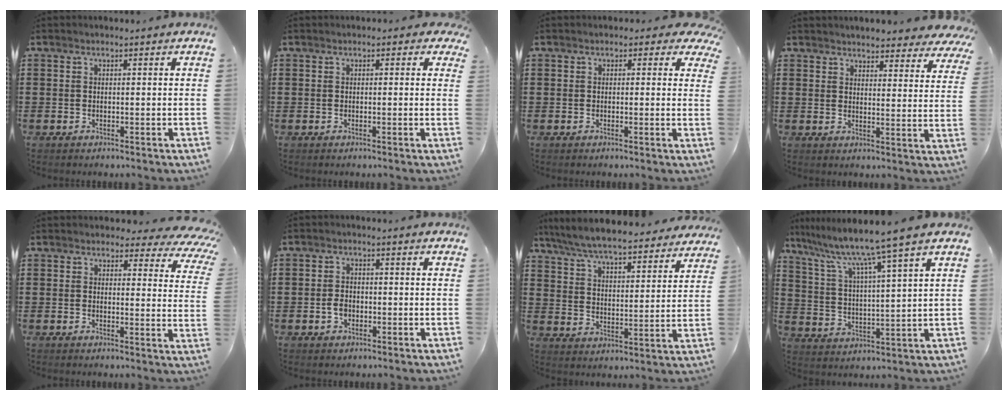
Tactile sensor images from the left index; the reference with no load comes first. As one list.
[{"total": 0.8, "force": [0.1, 0.6, 0.5], "torque": [-0.012, 0.006, -0.001]}, {"total": 1.4, "force": [0.6, 1.0, 0.8], "torque": [-0.013, 0.007, 0.007]}, {"total": 4.3, "force": [4.2, 0.1, 0.7], "torque": [-0.024, -0.021, 0.075]}, {"total": 3.9, "force": [3.2, 1.2, 1.8], "torque": [-0.031, -0.013, 0.054]}, {"total": 2.3, "force": [-0.6, 1.6, 1.5], "torque": [-0.039, 0.001, -0.015]}, {"total": 7.0, "force": [6.7, 0.3, 2.2], "torque": [-0.072, -0.042, 0.116]}, {"total": 8.8, "force": [7.1, -1.3, 5.1], "torque": [-0.126, -0.049, 0.111]}]